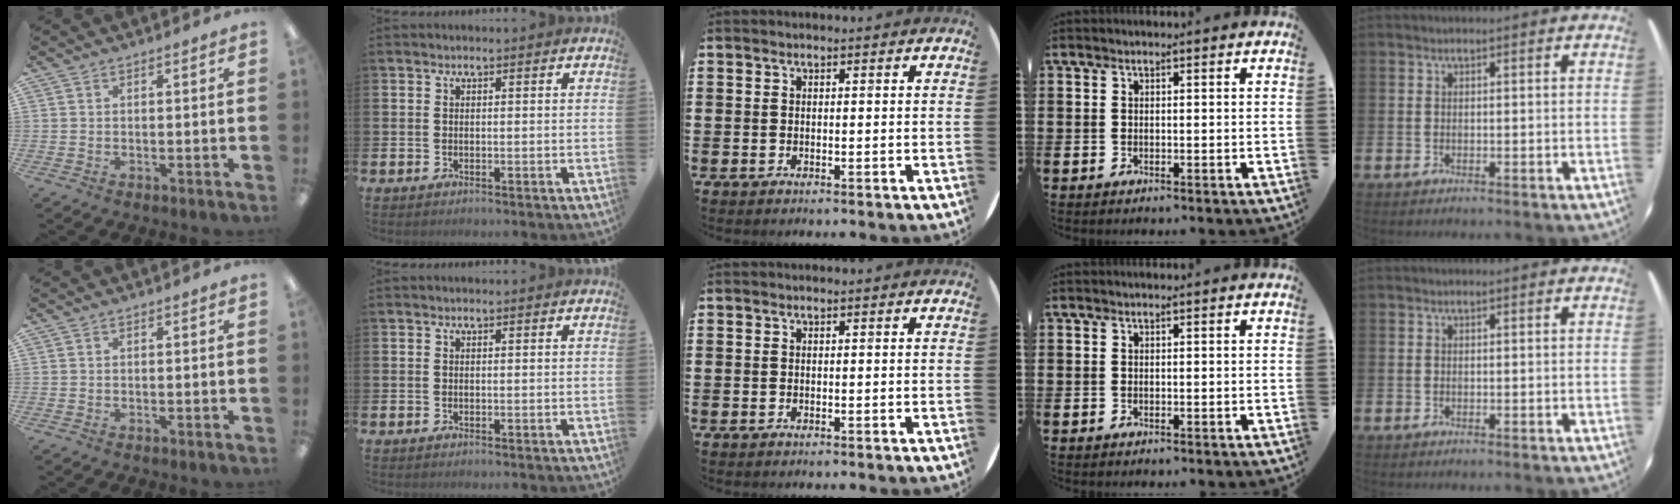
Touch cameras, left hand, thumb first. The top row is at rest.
{}